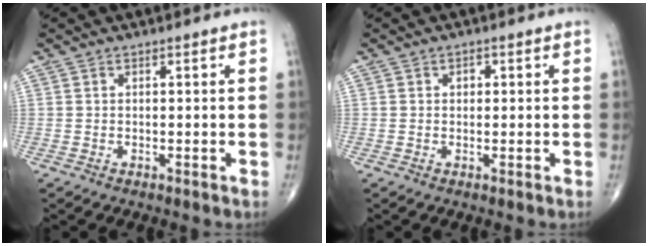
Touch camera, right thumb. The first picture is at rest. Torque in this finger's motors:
{"motor_torque": [-0.34, 0.13, 0.09, 0.01, -0.03]}